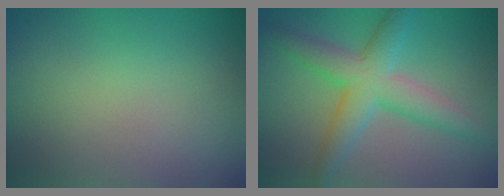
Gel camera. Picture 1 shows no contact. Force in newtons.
{"total": 5.2, "press": 5.2, "slide": 0.1}